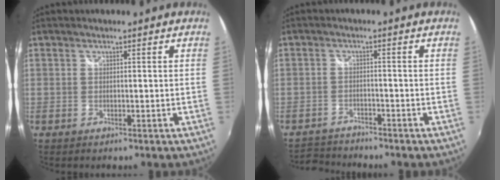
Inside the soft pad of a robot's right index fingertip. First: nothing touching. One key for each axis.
{"total": 5.6, "fx": -5.5, "fy": 0.9, "fz": 0.5, "tx": -0.024, "ty": 0.002, "tz": -0.097}